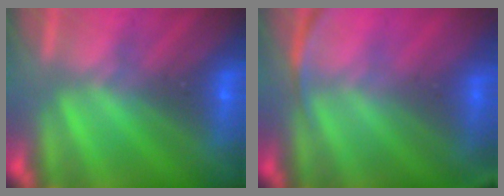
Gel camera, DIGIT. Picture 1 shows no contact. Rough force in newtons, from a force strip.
{"total": 2.4}